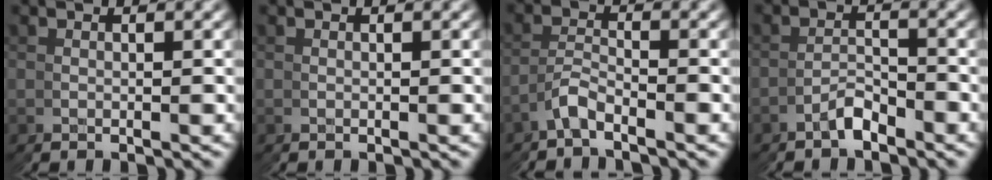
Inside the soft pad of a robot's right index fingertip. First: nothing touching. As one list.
[{"total": 0.0}, {"total": 1.8, "force": [-1.6, 0.4, -0.6], "torque": [0.005, -0.002, -0.032]}, {"total": 2.9, "force": [-2.4, 0.1, -1.5], "torque": [0.022, 0.003, -0.049]}]